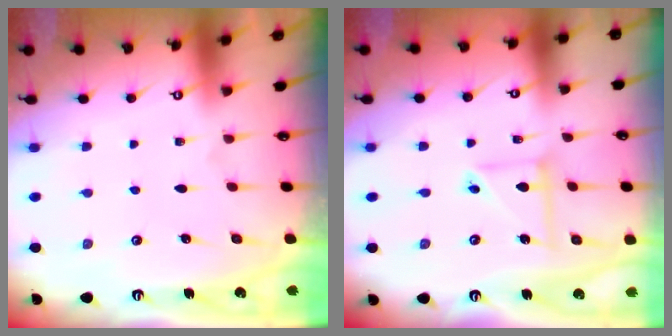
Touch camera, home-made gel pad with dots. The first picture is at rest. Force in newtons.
{"total": 6.3, "press": 6.3, "slide": 0.4}